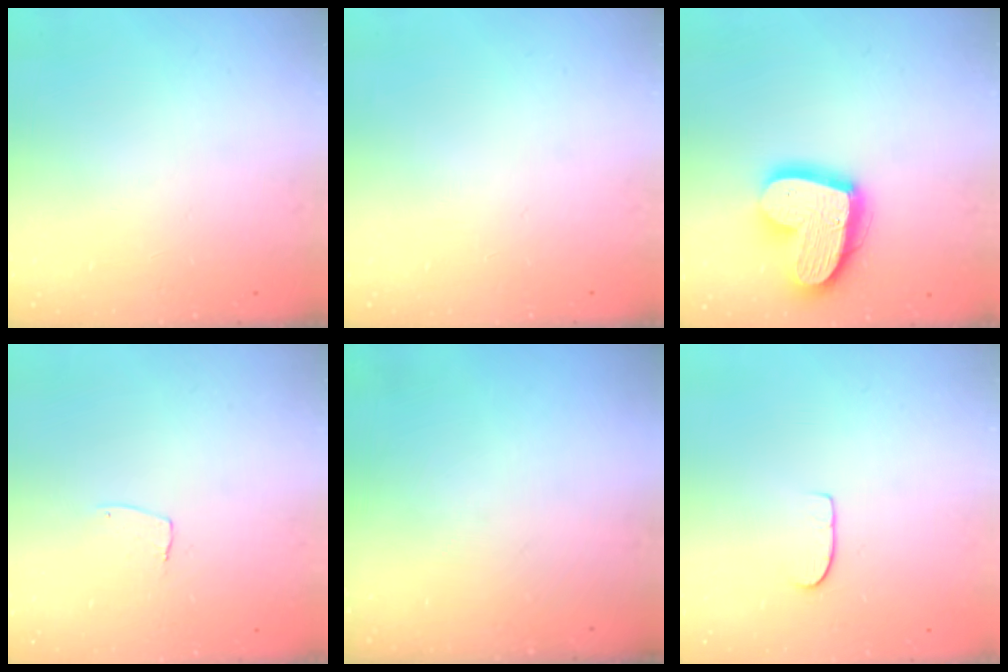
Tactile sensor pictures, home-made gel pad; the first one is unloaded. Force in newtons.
{"total": 0.0}
{"total": 18.3, "press": 18.3, "slide": 1.6}
{"total": 2.6, "press": 2.6, "slide": 0.1}
{"total": 0.0}
{"total": 6.1, "press": 6.1, "slide": 0.5}